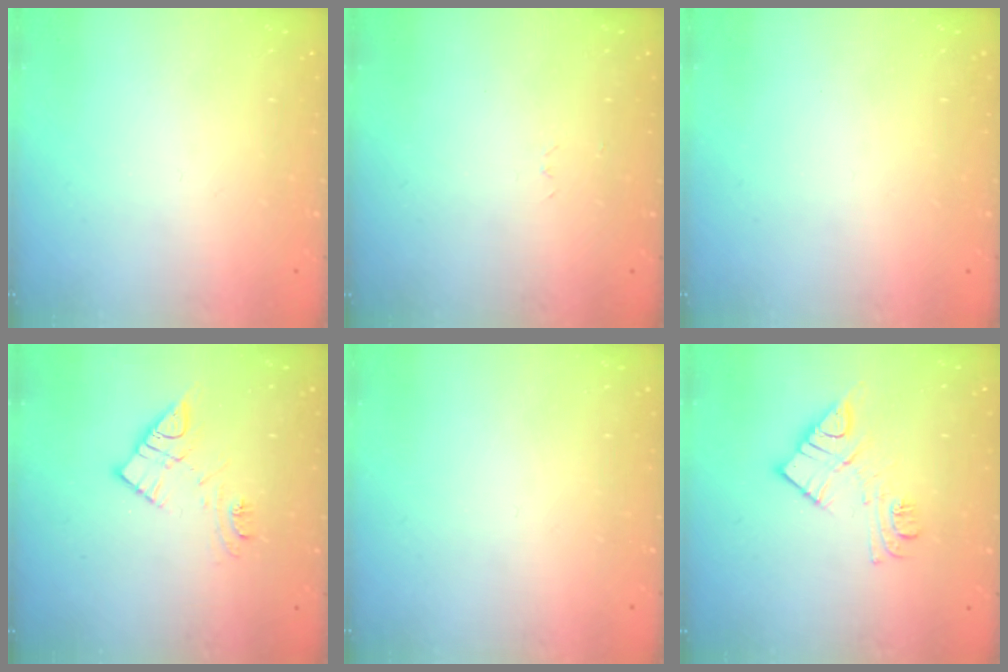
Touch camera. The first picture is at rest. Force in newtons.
{"total": 2.6, "press": 2.6, "slide": 0.4}
{"total": 0.0}
{"total": 11.6, "press": 11.6, "slide": 0.9}
{"total": 0.0}
{"total": 11.3, "press": 11.3, "slide": 0.3}